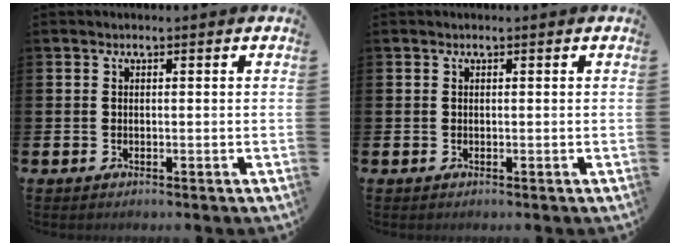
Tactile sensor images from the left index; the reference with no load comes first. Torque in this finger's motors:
{"motor_torque": [-0.03, 0.03, 0.00, 0.01]}